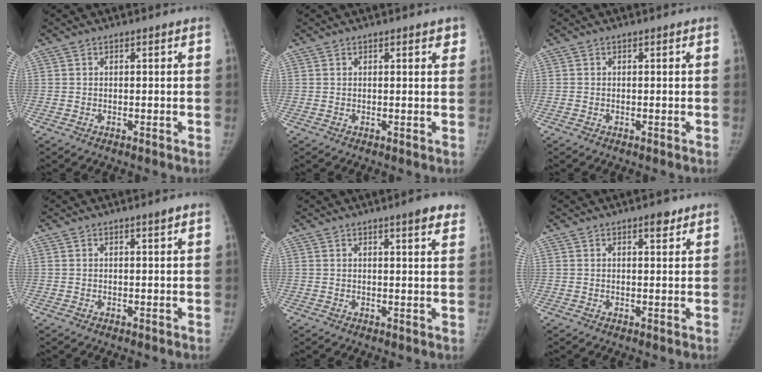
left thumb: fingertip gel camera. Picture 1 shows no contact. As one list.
[{"total": 2.0, "force": [1.2, 0.7, 1.4], "torque": [-0.009, -0.003, 0.012]}, {"total": 0.0}, {"total": 1.0, "force": [0.7, 0.0, 0.8], "torque": [-0.010, -0.003, 0.011]}, {"total": 5.5, "force": [3.7, 1.0, 4.0], "torque": [-0.037, -0.011, 0.044]}, {"total": 2.4, "force": [1.6, 1.0, 1.5], "torque": [-0.014, -0.008, 0.022]}]